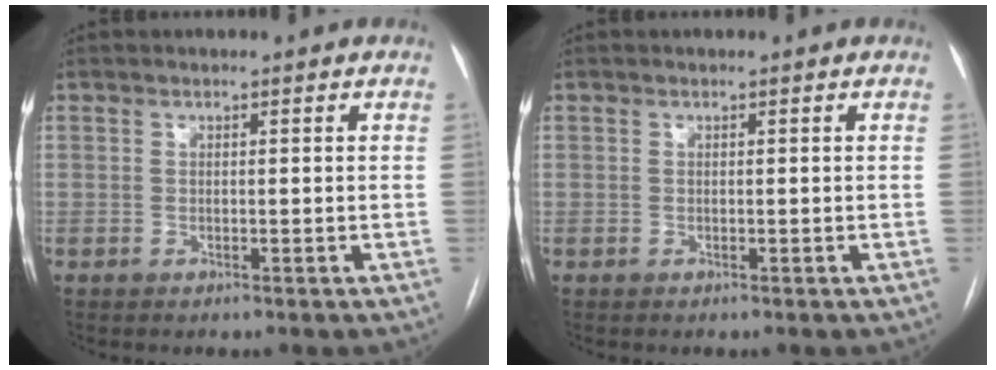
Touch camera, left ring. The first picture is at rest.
{"total": 0.0}